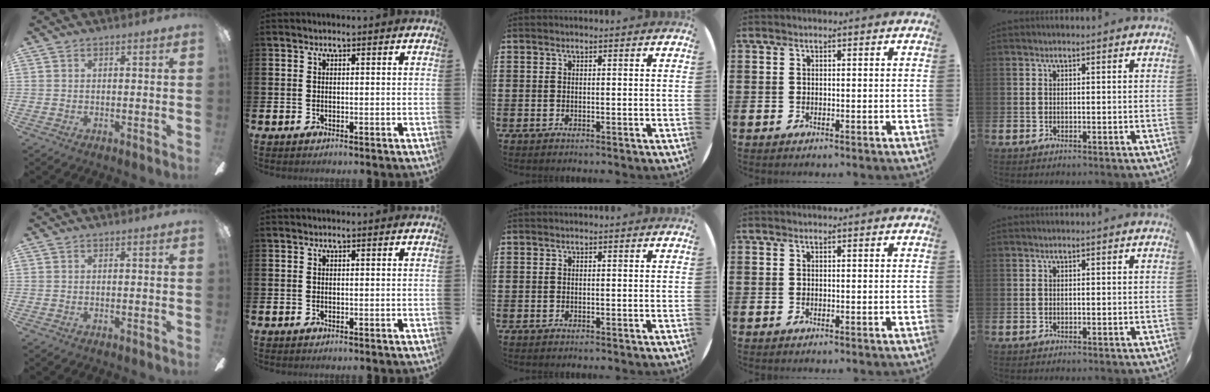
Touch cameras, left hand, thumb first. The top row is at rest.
{}